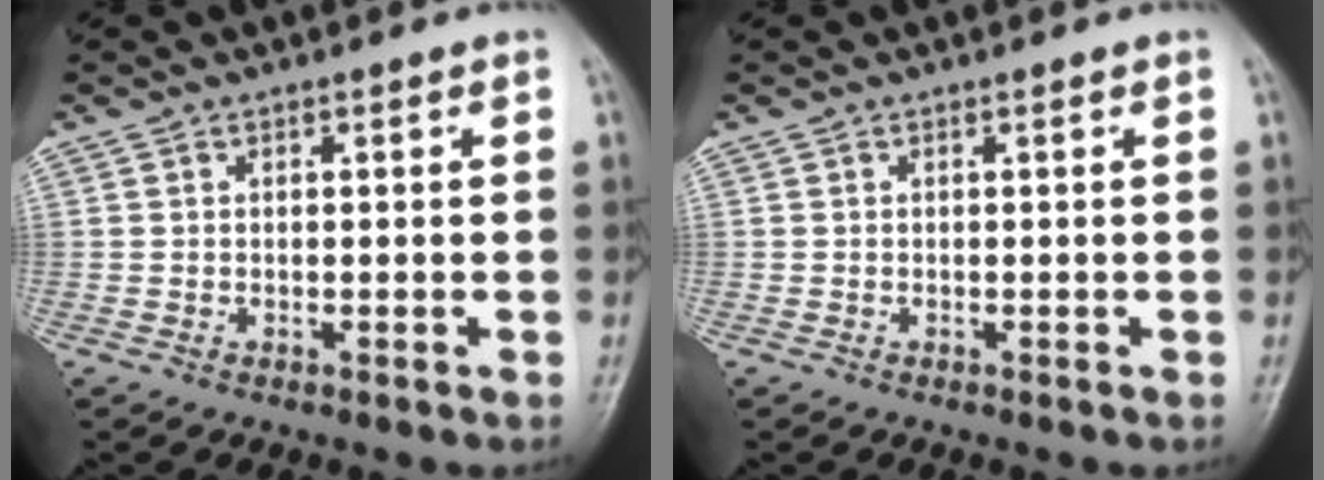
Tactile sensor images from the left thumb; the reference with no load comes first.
{"total": 0.0}